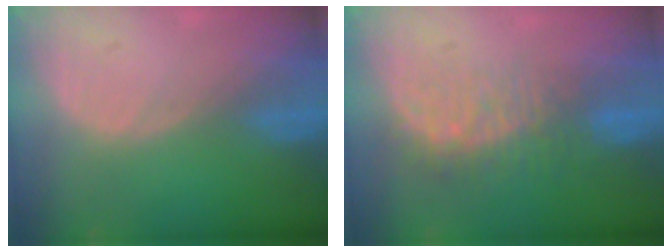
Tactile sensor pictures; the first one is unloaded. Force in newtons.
{"total": 8.3, "press": 7.3, "slide": 3.9}